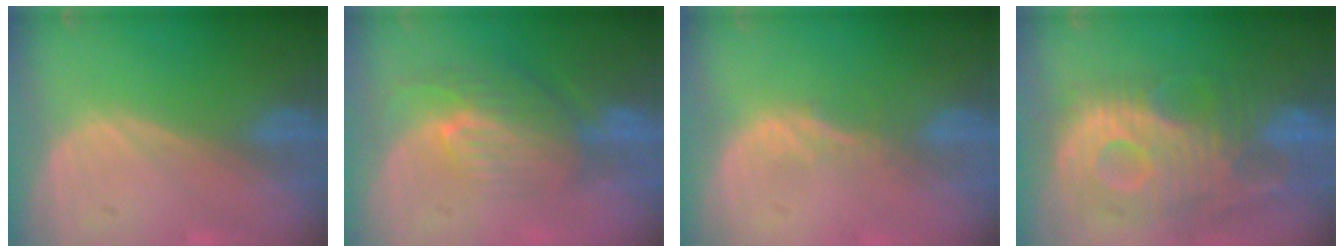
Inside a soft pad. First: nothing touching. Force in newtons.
{"total": 8.2, "press": 7.3, "slide": 3.7}
{"total": 1.4, "press": 1.4, "slide": 0.1}
{"total": 11.8, "press": 10.6, "slide": 5.2}